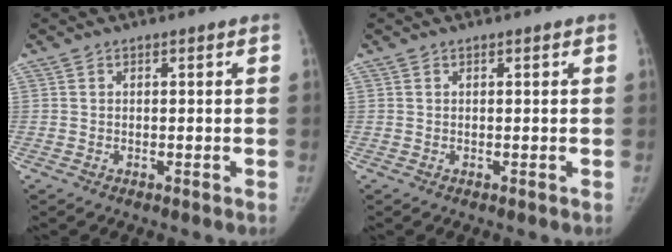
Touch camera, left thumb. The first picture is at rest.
{"total": 0.0}